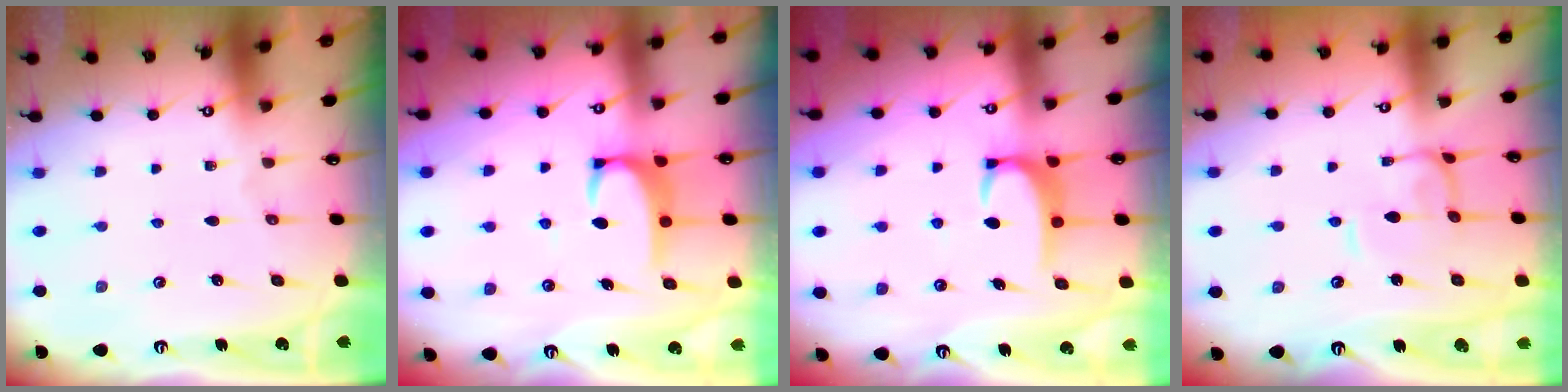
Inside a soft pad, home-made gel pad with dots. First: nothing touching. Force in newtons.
{"total": 3.2, "press": 3.2, "slide": 0.3}
{"total": 3.5, "press": 3.5, "slide": 0.5}
{"total": 0.0}